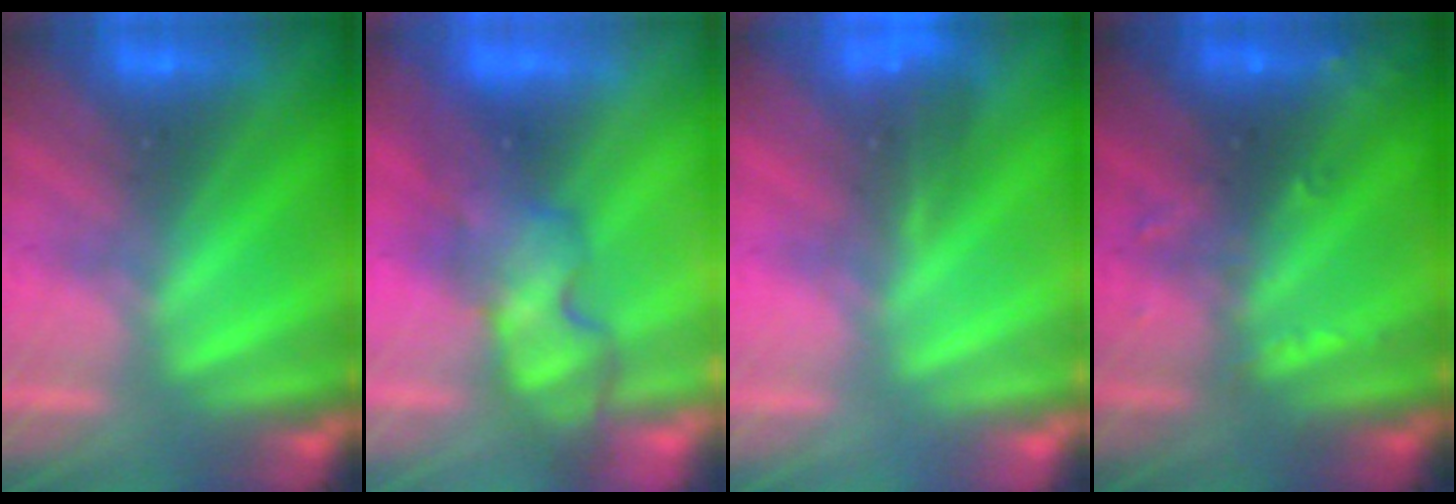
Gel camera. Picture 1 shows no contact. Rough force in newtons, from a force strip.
{"total": 4.0}
{"total": 4.6}
{"total": 2.8}